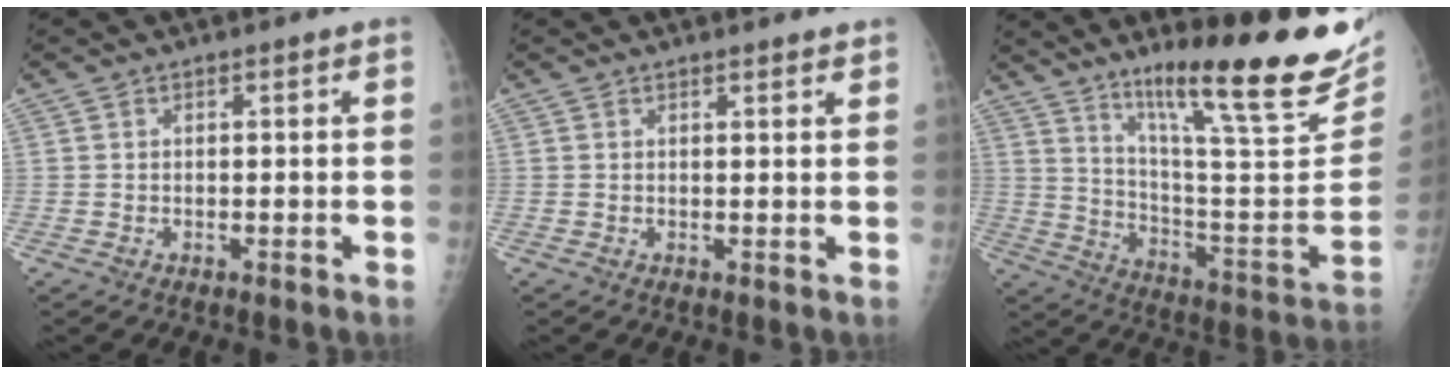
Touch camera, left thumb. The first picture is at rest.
{"total": 1.8, "force": [1.6, 0.3, 0.7], "torque": [-0.003, -0.005, 0.020]}
{"total": 26.3, "force": [18.8, 3.8, 18.0], "torque": [-0.245, -0.110, 0.289]}